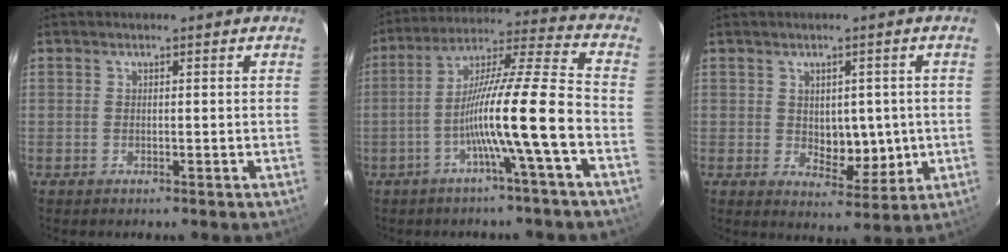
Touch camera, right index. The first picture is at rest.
{"total": 14.4, "force": [-4.7, -1.3, 13.6], "torque": [-0.236, 0.015, -0.087]}
{"total": 6.8, "force": [-0.1, 3.9, 5.6], "torque": [-0.074, -0.001, 0.013]}